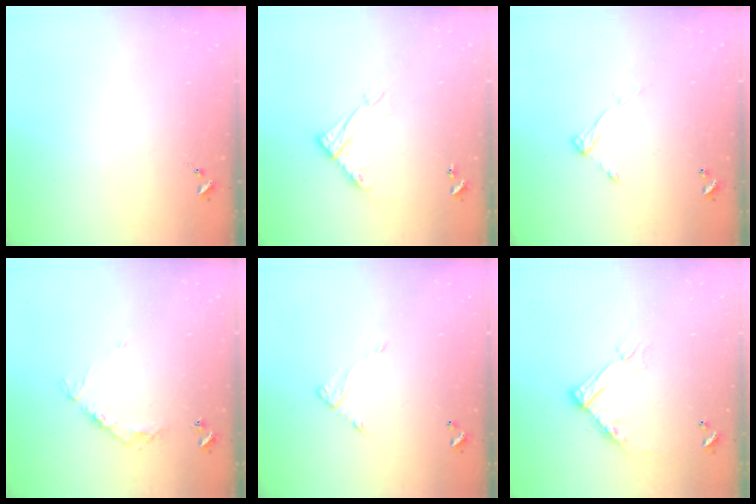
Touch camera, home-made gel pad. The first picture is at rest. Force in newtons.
{"total": 11.1, "press": 11.0, "slide": 0.5}
{"total": 6.9, "press": 6.9, "slide": 0.5}
{"total": 8.1, "press": 8.1, "slide": 0.7}
{"total": 4.9, "press": 4.9, "slide": 0.4}
{"total": 11.8, "press": 11.8, "slide": 0.5}